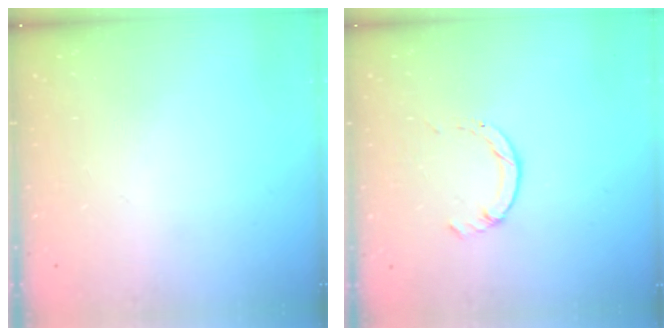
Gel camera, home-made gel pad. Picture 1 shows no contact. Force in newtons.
{"total": 1.4, "press": 1.4, "slide": 0.2}